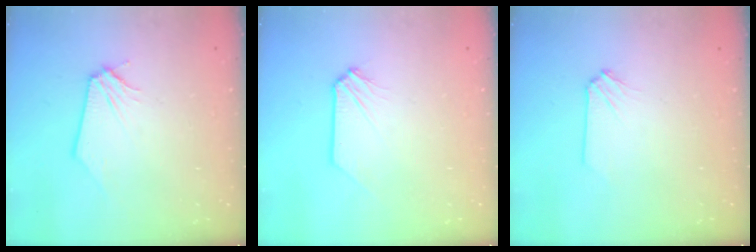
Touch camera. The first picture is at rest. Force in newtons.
{"total": 0.0}
{"total": 0.0}